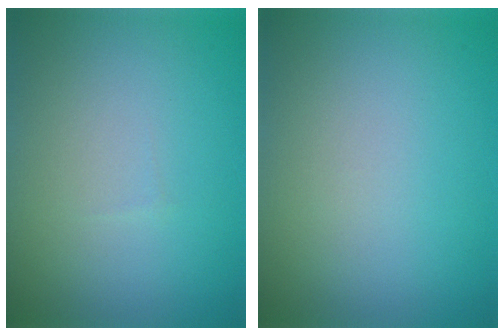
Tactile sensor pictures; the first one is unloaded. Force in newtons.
{"total": 0.0}